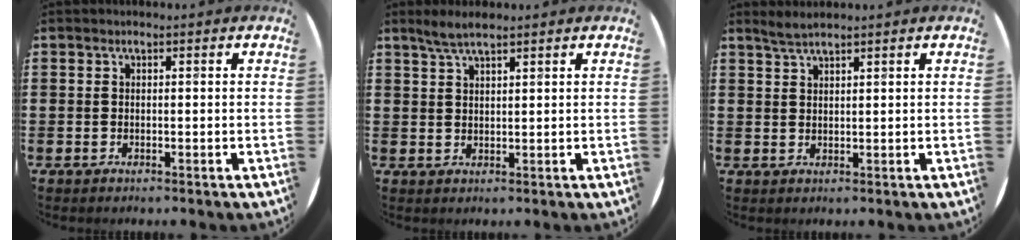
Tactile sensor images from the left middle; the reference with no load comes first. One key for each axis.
{"total": 3.0, "fx": 2.4, "fy": 0.4, "fz": 1.6, "tx": -0.036, "ty": 0.004, "tz": 0.044}
{"total": 1.9, "fx": 1.8, "fy": -0.1, "fz": 0.7, "tx": -0.015, "ty": 0.000, "tz": 0.034}